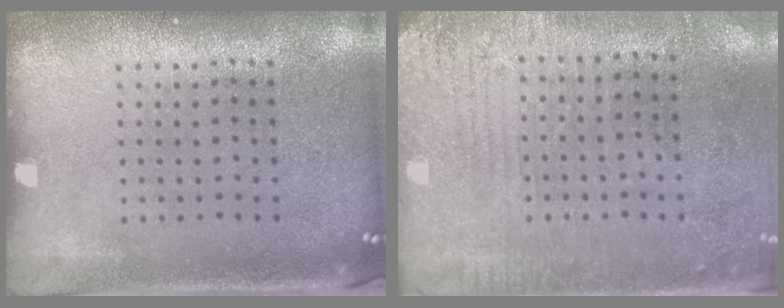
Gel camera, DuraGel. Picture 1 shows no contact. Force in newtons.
{"total": 2.8, "press": 2.4, "slide": 1.4}